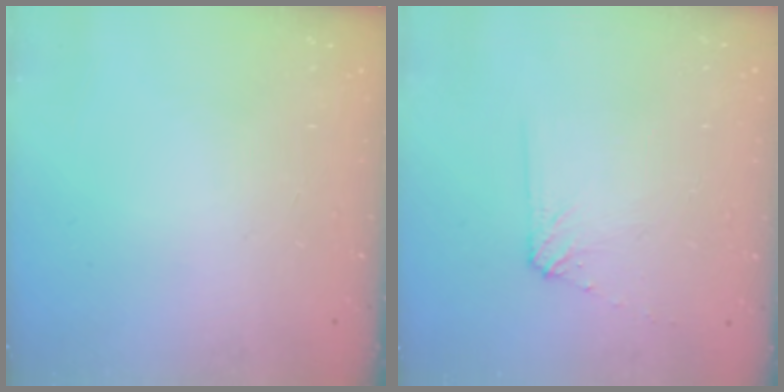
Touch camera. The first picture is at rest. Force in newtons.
{"total": 5.5, "press": 5.4, "slide": 0.7}